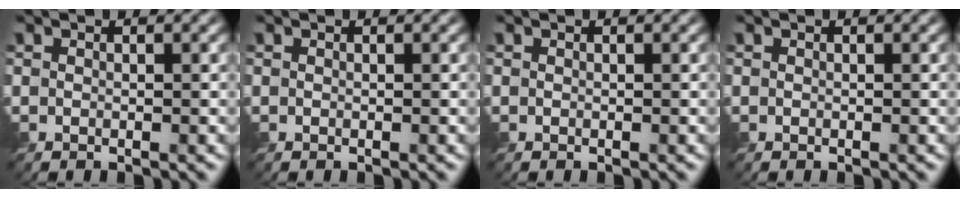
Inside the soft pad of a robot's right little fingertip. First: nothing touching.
{"total": 0.0}
{"total": 0.0}
{"total": 0.0}